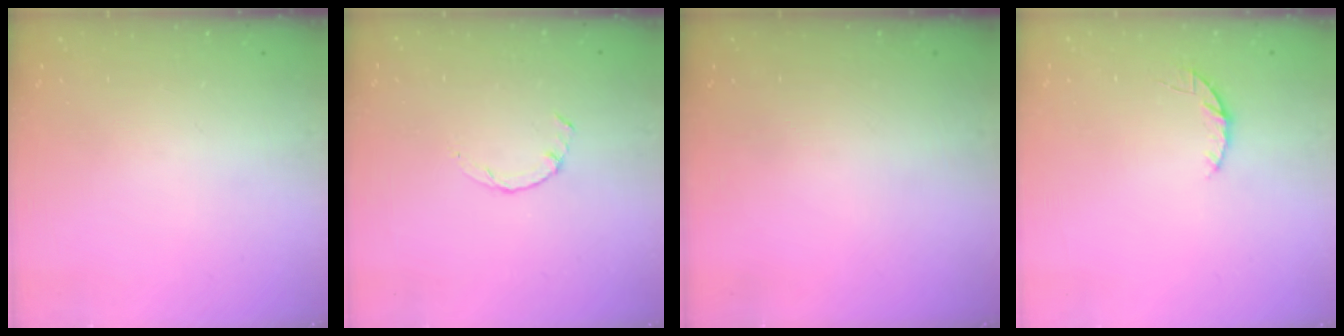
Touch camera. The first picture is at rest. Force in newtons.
{"total": 0.8, "press": 0.7, "slide": 0.2}
{"total": 0.0}
{"total": 3.1, "press": 3.1, "slide": 0.3}